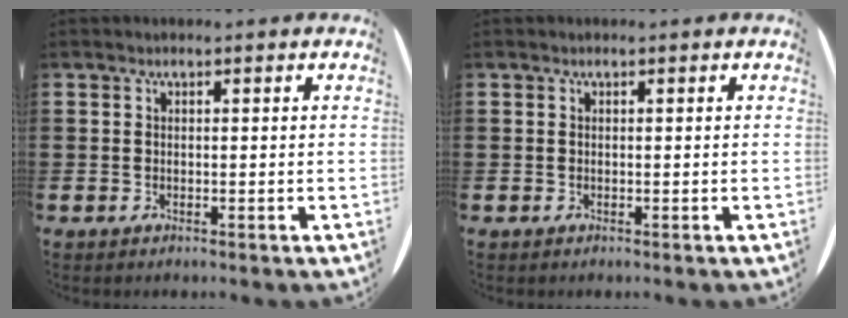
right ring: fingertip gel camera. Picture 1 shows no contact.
{"total": 0.0}